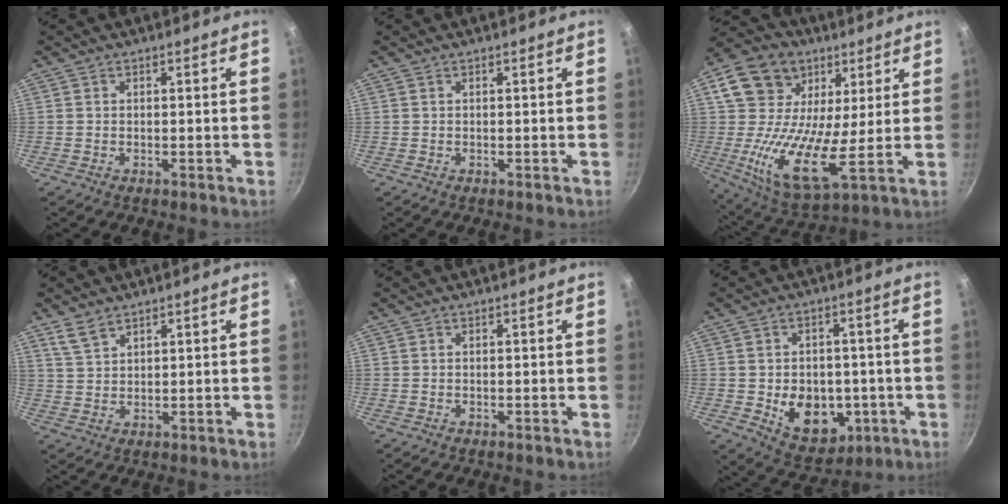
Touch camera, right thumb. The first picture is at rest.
{"total": 0.0}
{"total": 20.7, "force": [6.0, 13.7, 14.4], "torque": [-0.270, -0.014, 0.090]}
{"total": 4.0, "force": [3.0, 1.7, 2.0], "torque": [-0.036, -0.011, 0.065]}
{"total": 0.0}
{"total": 12.8, "force": [-2.5, 9.5, 8.2], "torque": [-0.080, -0.003, -0.016]}